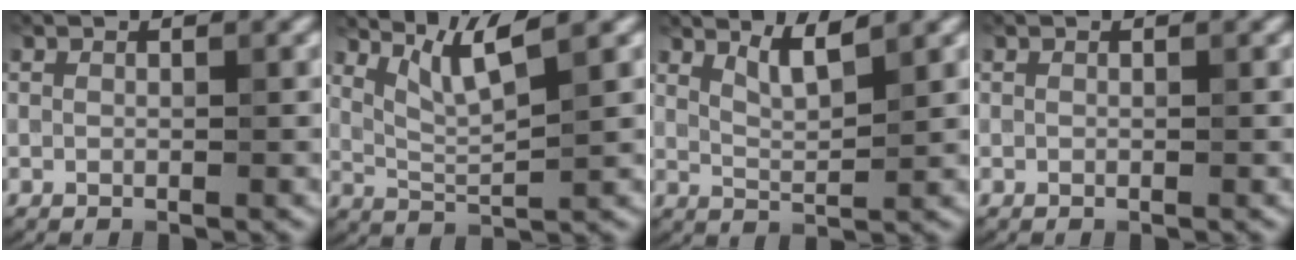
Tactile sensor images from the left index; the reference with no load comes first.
{"total": 4.2, "force": [2.7, 0.6, 3.1], "torque": [-0.068, -0.001, 0.061]}
{"total": 2.5, "force": [1.7, 0.5, 1.7], "torque": [-0.033, -0.007, 0.036]}
{"total": 0.0}